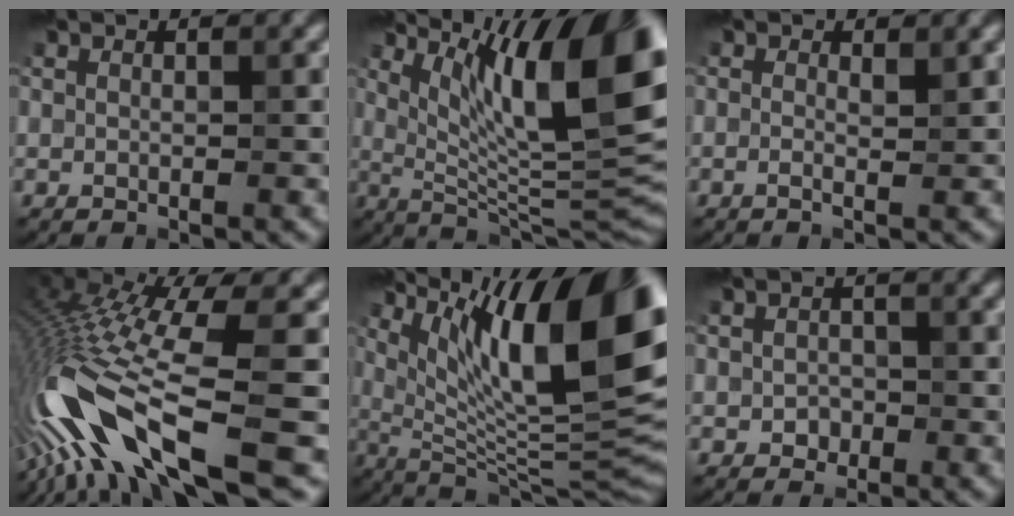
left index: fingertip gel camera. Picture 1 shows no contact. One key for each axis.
{"total": 12.3, "fx": 4.4, "fy": 2.7, "fz": 11.2, "tx": -0.170, "ty": -0.017, "tz": 0.108}
{"total": 1.5, "fx": -1.1, "fy": -1.0, "fz": -0.3, "tx": -0.011, "ty": -0.016, "tz": 0.006}
{"total": 12.7, "fx": -7.1, "fy": 1.2, "fz": 10.5, "tx": -0.236, "ty": -0.026, "tz": -0.074}
{"total": 14.5, "fx": 5.4, "fy": 4.3, "fz": 12.7, "tx": -0.224, "ty": 0.001, "tz": 0.132}
{"total": 1.8, "fx": -1.6, "fy": 0.0, "fz": -0.9, "tx": -0.011, "ty": -0.016, "tz": 0.005}